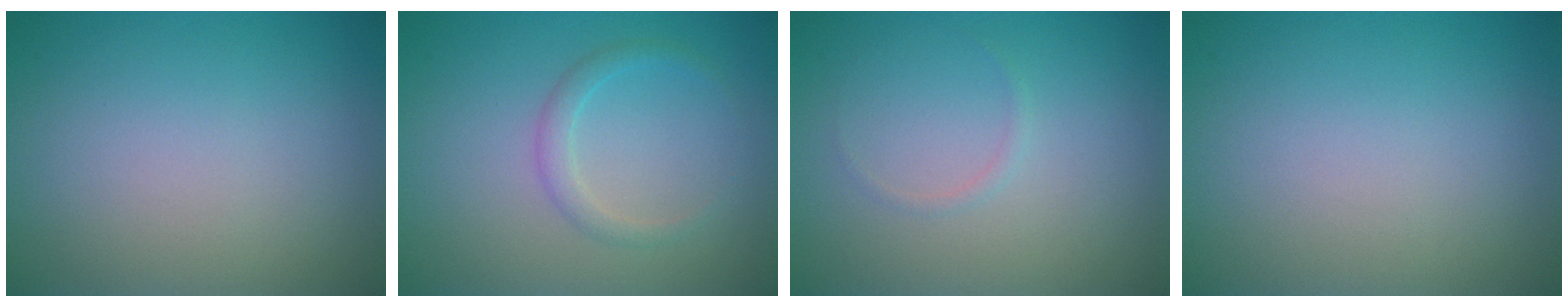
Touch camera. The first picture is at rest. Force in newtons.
{"total": 1.6, "press": 1.6, "slide": 0.1}
{"total": 0.5, "press": 0.5, "slide": 0.1}
{"total": 0.0}